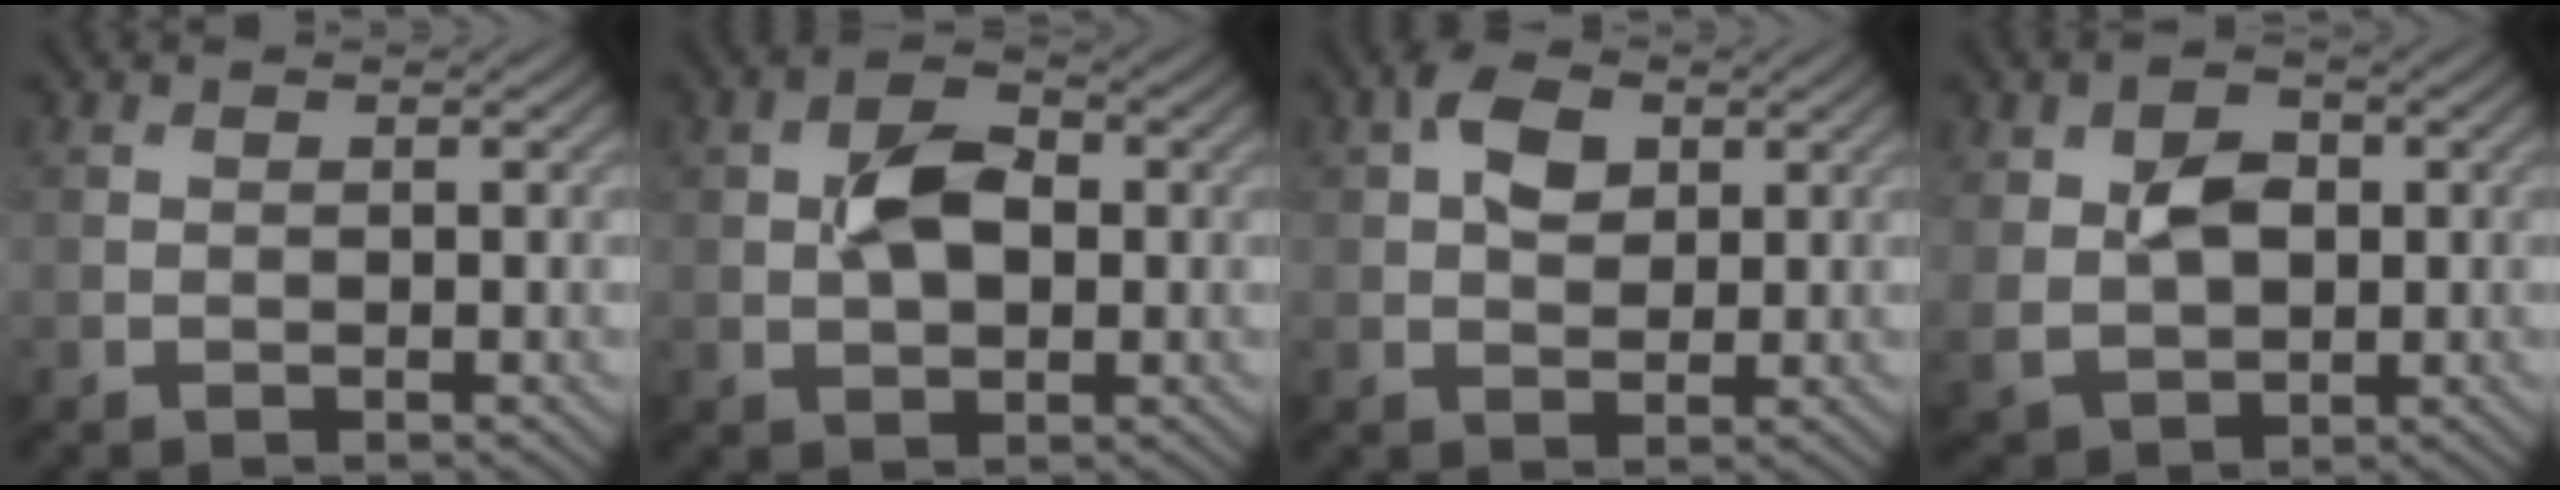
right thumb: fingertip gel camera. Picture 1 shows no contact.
{"total": 5.4, "force": [0.4, 3.3, 4.2], "torque": [-0.082, 0.003, 0.004]}
{"total": 4.3, "force": [1.4, 2.8, 3.0], "torque": [-0.057, 0.008, 0.018]}
{"total": 5.9, "force": [0.9, 4.1, 4.0], "torque": [-0.084, -0.002, 0.017]}